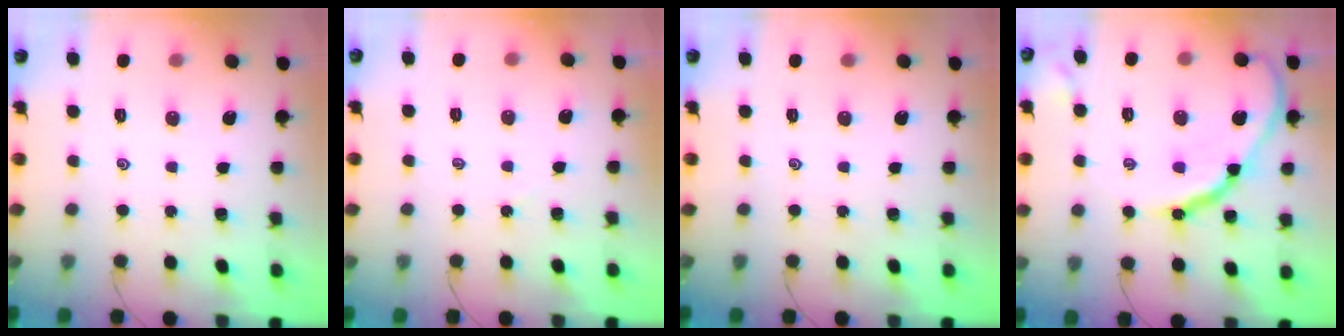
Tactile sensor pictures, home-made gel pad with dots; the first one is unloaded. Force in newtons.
{"total": 2.4, "press": 2.4, "slide": 0.3}
{"total": 0.0}
{"total": 15.1, "press": 15.1, "slide": 1.3}